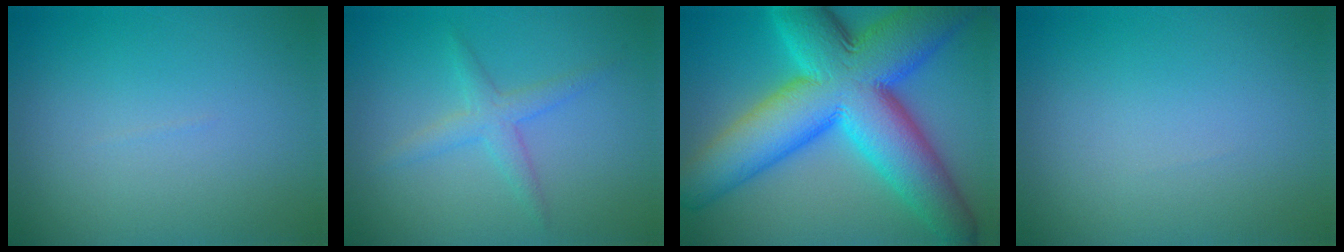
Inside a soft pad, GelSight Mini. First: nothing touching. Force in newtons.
{"total": 2.2, "press": 2.2, "slide": 0.1}
{"total": 15.8, "press": 15.8, "slide": 0.1}
{"total": 0.0}